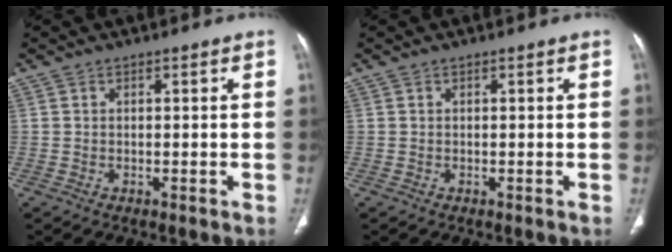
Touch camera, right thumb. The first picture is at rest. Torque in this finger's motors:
{"motor_torque": [-0.24, 0.24, -0.19, 0.05, 0.01]}